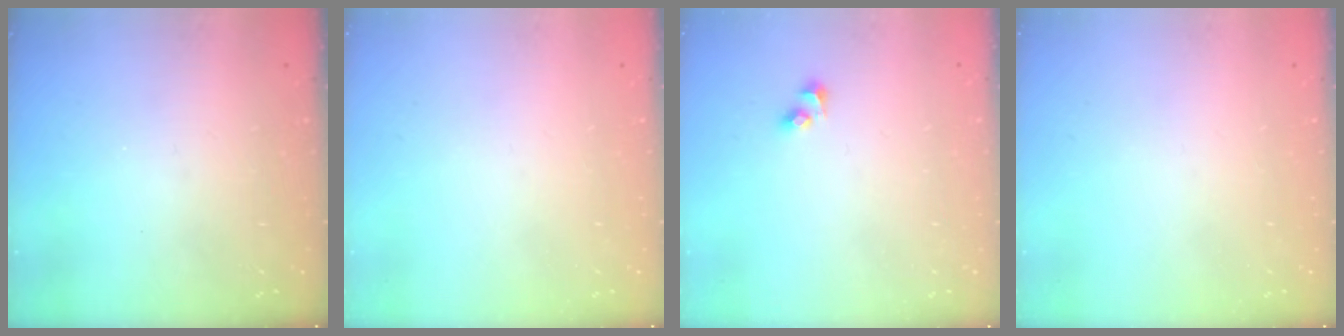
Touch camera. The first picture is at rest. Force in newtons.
{"total": 0.0}
{"total": 2.7, "press": 2.4, "slide": 1.1}
{"total": 0.0}